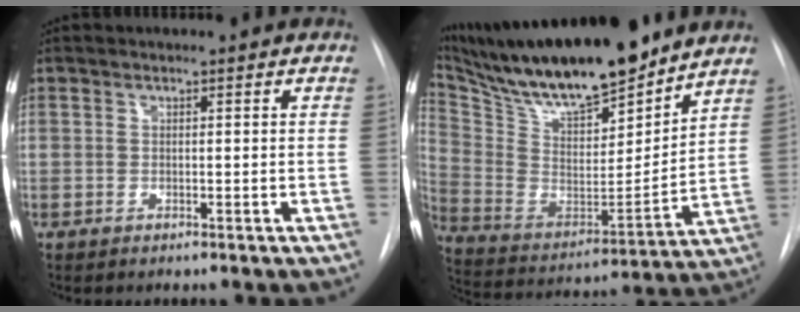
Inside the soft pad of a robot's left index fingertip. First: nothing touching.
{"total": 23.5, "force": [19.4, 4.3, 12.5], "torque": [-0.239, -0.012, 0.332]}